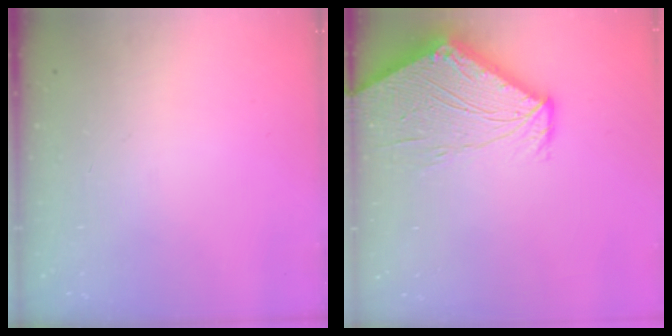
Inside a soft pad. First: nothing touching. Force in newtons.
{"total": 10.9, "press": 10.8, "slide": 1.2}